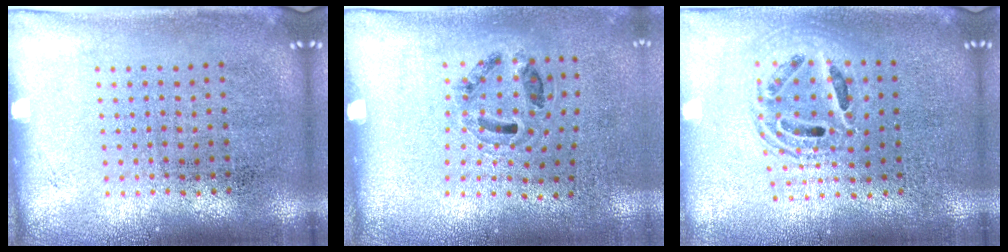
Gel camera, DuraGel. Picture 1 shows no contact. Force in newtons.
{"total": 1.2, "press": 0.8, "slide": 0.8}
{"total": 1.6, "press": 1.4, "slide": 0.9}